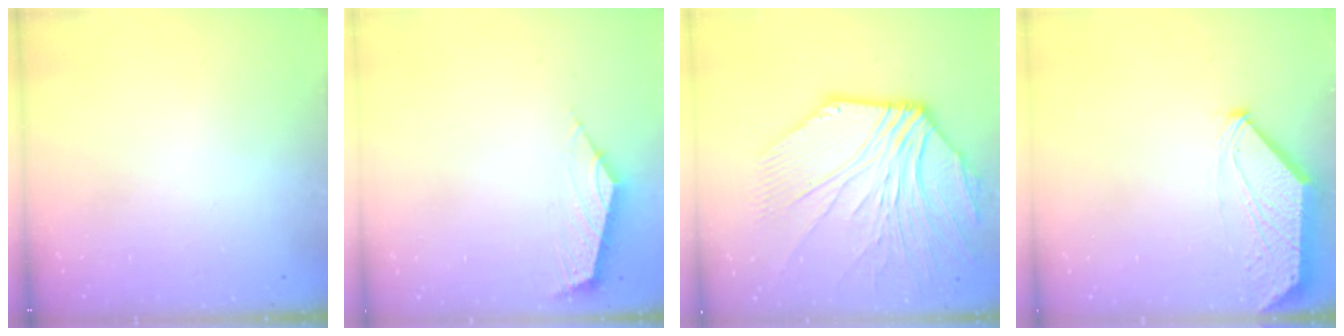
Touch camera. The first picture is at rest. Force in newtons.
{"total": 2.5, "press": 2.5, "slide": 0.6}
{"total": 10.1, "press": 9.9, "slide": 1.9}
{"total": 0.0}